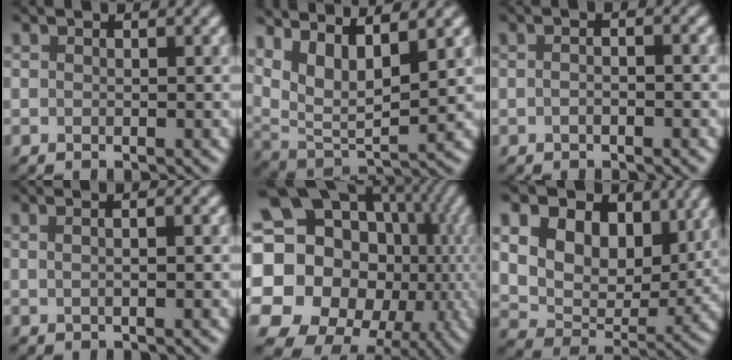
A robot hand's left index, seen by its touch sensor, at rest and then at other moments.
{"total": 8.2, "force": [4.3, 3.0, 6.3], "torque": [-0.127, 0.002, 0.079]}
{"total": 2.2, "force": [0.1, 1.1, 1.9], "torque": [-0.018, 0.007, -0.021]}
{"total": 3.8, "force": [1.4, 1.9, 3.0], "torque": [-0.022, 0.029, -0.010]}
{"total": 22.9, "force": [-0.9, 19.9, 11.3], "torque": [-0.204, -0.001, -0.047]}
{"total": 14.1, "force": [6.2, 9.7, 8.1], "torque": [-0.159, 0.028, 0.112]}